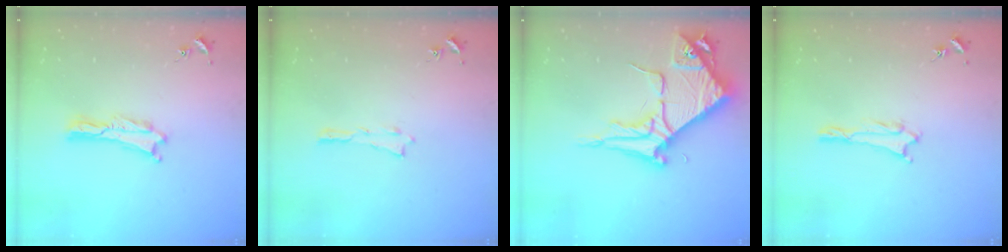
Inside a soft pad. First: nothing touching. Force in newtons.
{"total": 0.0}
{"total": 8.7, "press": 8.6, "slide": 1.0}
{"total": 1.0, "press": 1.0, "slide": 0.1}